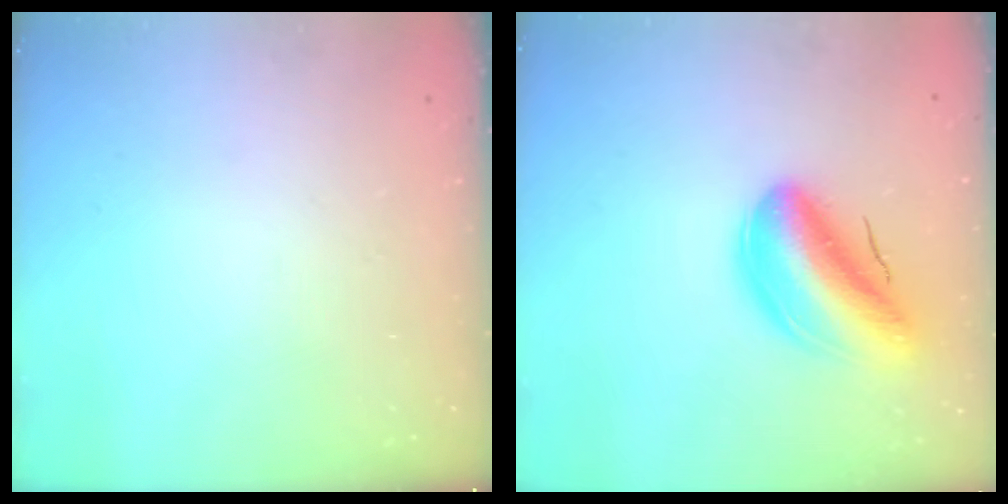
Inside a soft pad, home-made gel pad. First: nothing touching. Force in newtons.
{"total": 16.1, "press": 15.5, "slide": 4.5}